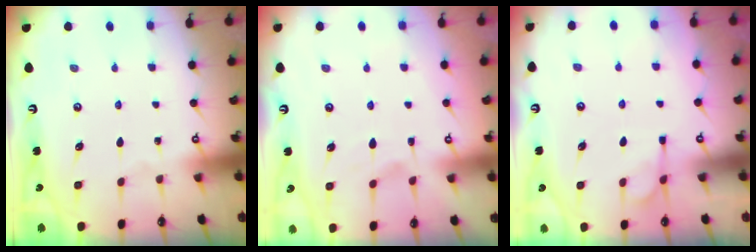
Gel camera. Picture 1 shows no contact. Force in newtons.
{"total": 2.3, "press": 2.0, "slide": 1.2}
{"total": 7.3, "press": 7.1, "slide": 1.6}